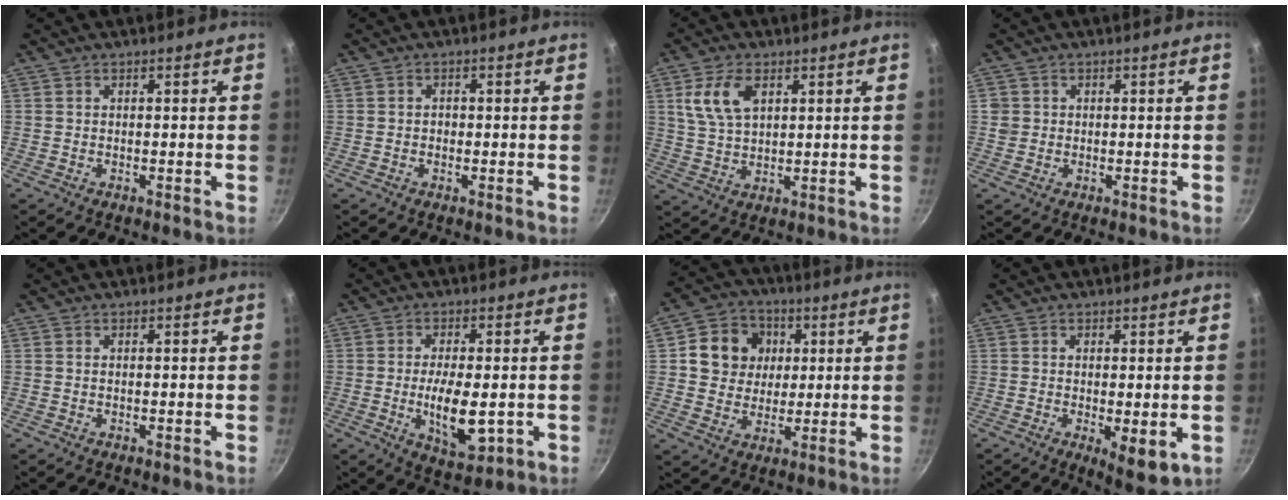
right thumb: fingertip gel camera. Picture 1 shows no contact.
{"total": 1.0, "force": [-0.2, 0.8, 0.5], "torque": [0.000, 0.004, -0.005]}
{"total": 8.8, "force": [3.2, 5.3, 6.2], "torque": [-0.115, -0.005, 0.066]}
{"total": 1.9, "force": [0.2, 1.8, 0.5], "torque": [-0.001, 0.002, 0.006]}
{"total": 0.0}
{"total": 9.8, "force": [-1.6, 4.3, 8.6], "torque": [-0.138, -0.012, -0.019]}
{"total": 11.4, "force": [2.3, 10.1, 4.8], "torque": [-0.042, 0.001, 0.036]}
{"total": 6.3, "force": [-1.5, 2.1, 5.7], "torque": [-0.081, -0.020, -0.016]}